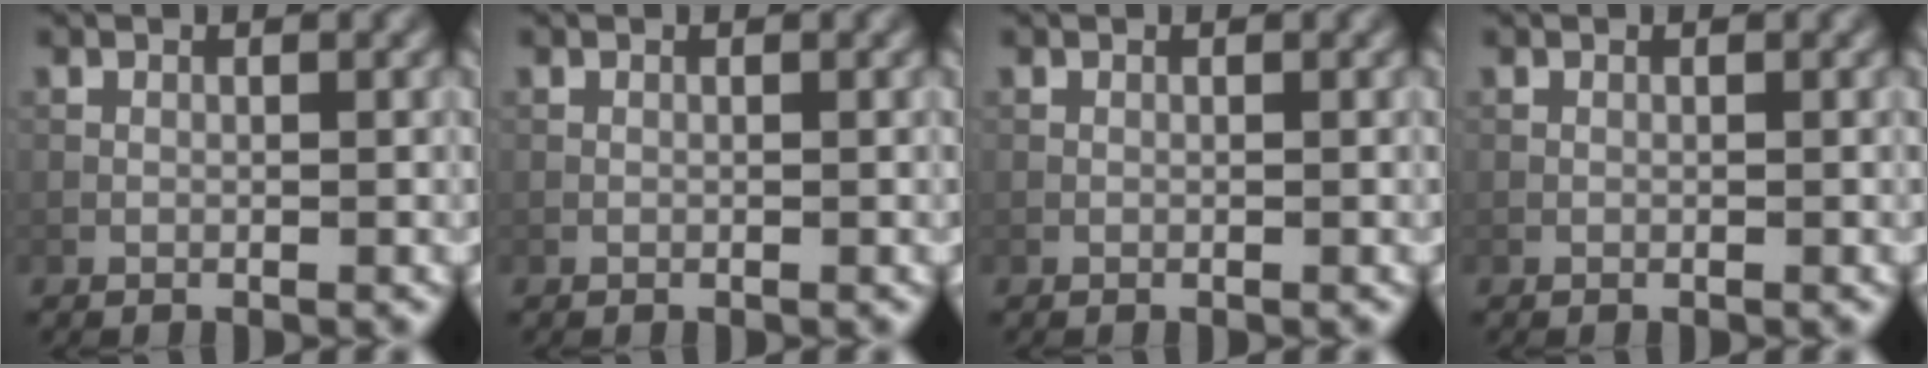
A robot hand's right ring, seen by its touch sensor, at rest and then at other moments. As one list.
[{"total": 0.0}, {"total": 0.0}, {"total": 0.0}]